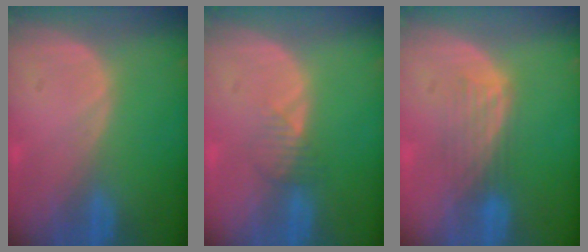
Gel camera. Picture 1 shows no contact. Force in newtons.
{"total": 2.1, "press": 2.1, "slide": 0.2}
{"total": 4.6, "press": 3.9, "slide": 2.4}